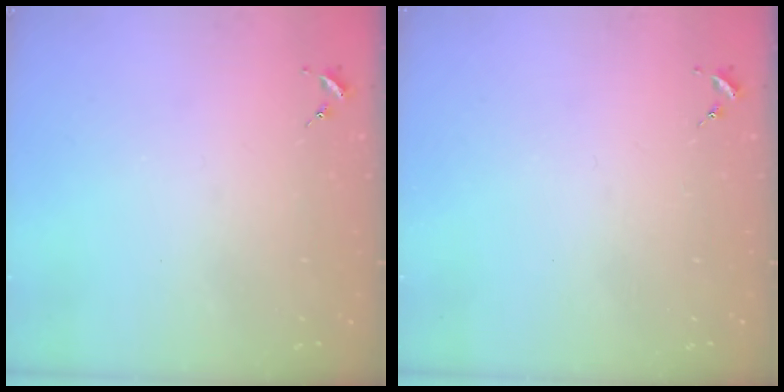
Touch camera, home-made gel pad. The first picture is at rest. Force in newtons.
{"total": 0.0}